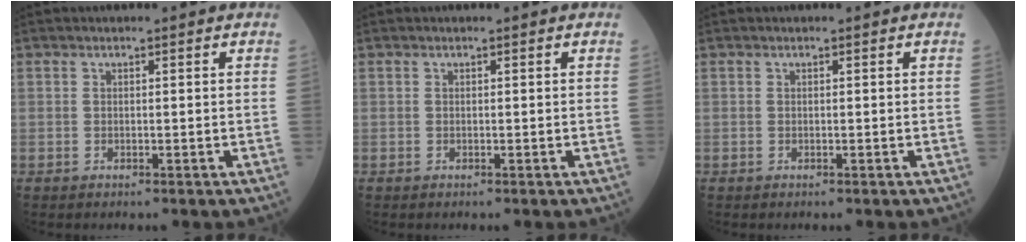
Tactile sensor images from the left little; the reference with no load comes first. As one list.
[{"total": 0.0}, {"total": 0.0}]